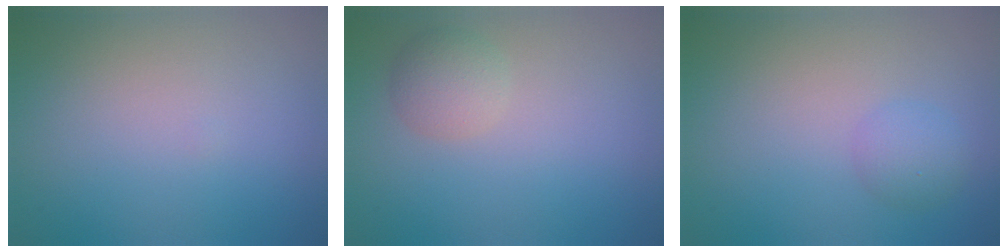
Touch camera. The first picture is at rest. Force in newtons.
{"total": 2.2, "press": 2.2, "slide": 0.1}
{"total": 1.9, "press": 1.9, "slide": 0.1}